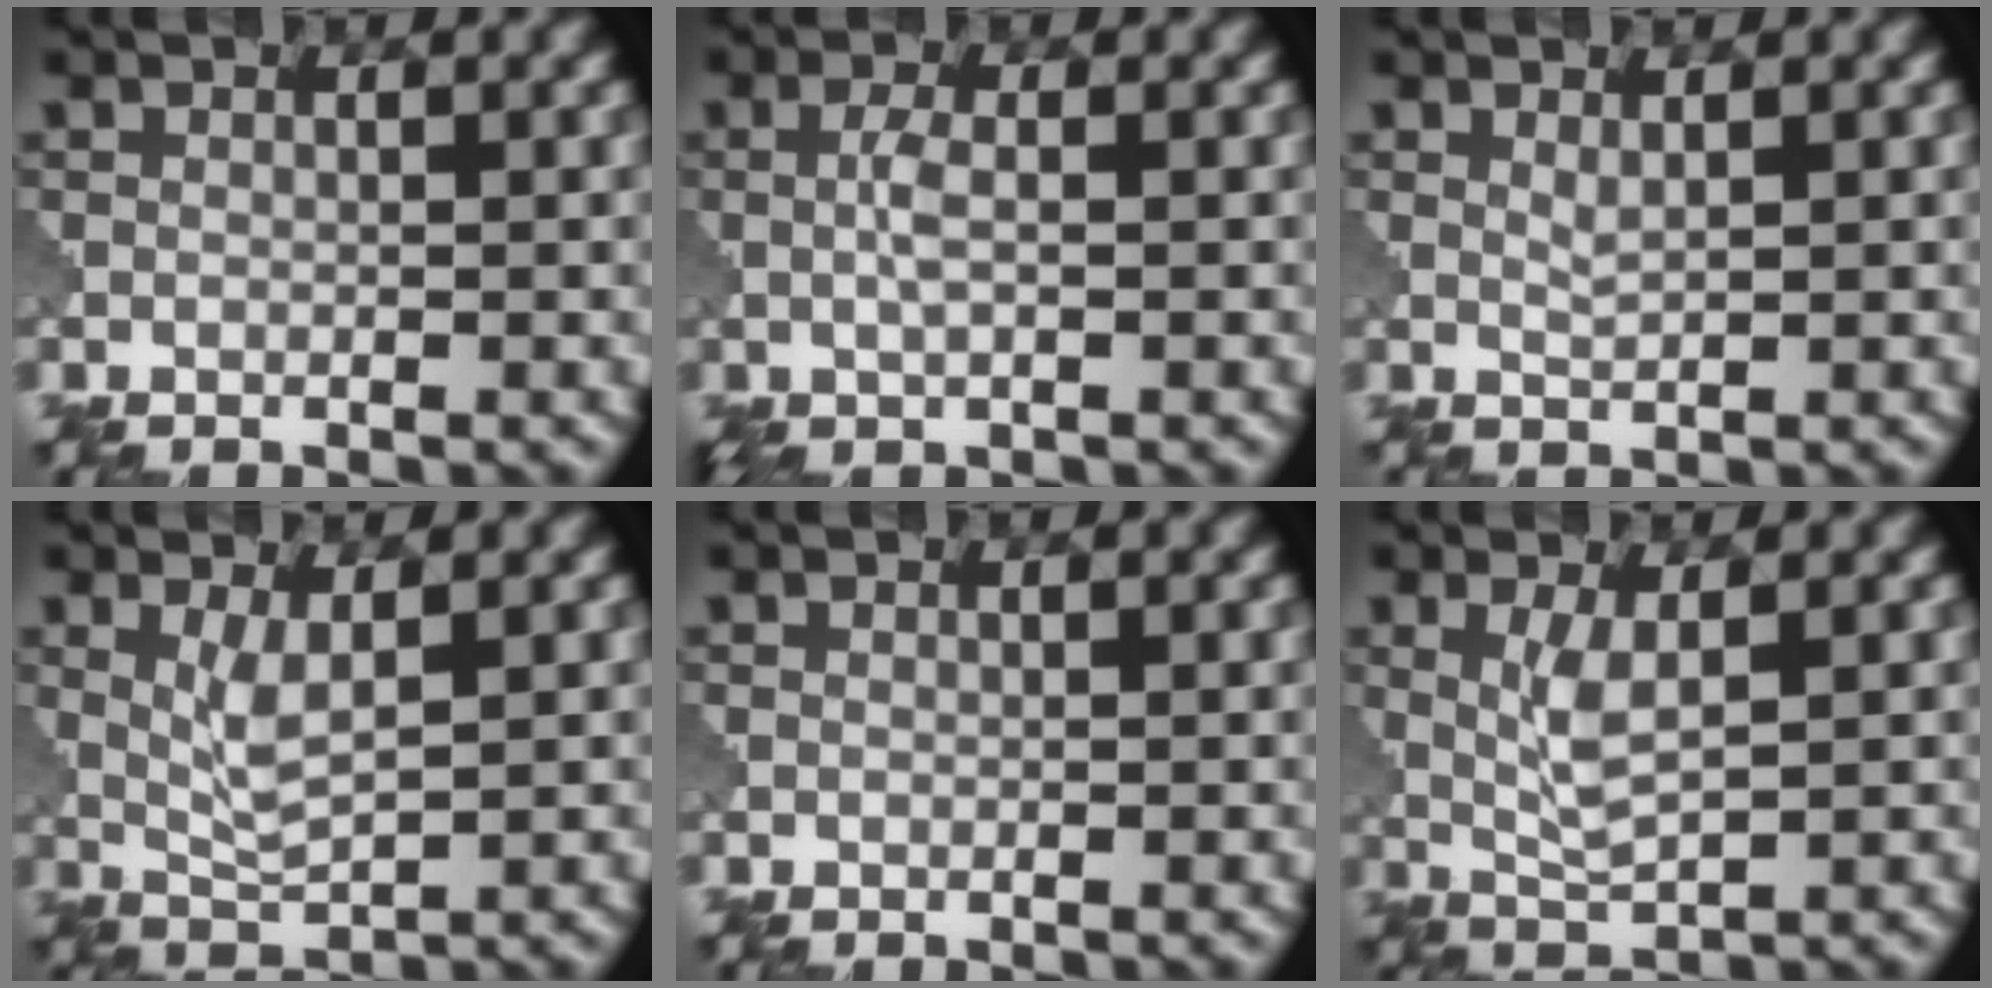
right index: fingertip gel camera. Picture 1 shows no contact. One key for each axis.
{"total": 2.2, "fx": -0.2, "fy": 0.6, "fz": 2.1, "tx": -0.049, "ty": 0.003, "tz": -0.006}
{"total": 0.8, "fx": 0.5, "fy": 0.1, "fz": 0.6, "tx": -0.018, "ty": -0.001, "tz": 0.011}
{"total": 2.7, "fx": 0.7, "fy": 0.7, "fz": 2.5, "tx": -0.060, "ty": -0.005, "tz": 0.019}
{"total": 0.0}
{"total": 3.0, "fx": 0.6, "fy": 0.8, "fz": 2.8, "tx": -0.066, "ty": -0.002, "tz": 0.016}